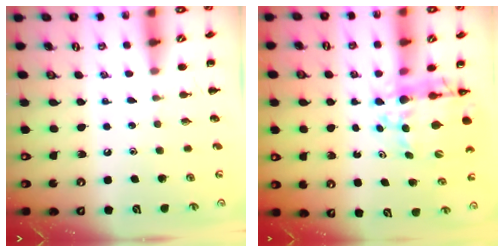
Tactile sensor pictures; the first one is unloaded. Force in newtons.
{"total": 9.8, "press": 9.5, "slide": 2.6}